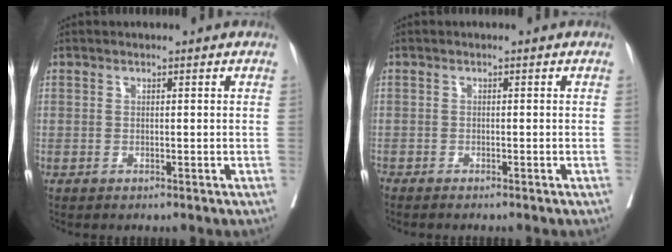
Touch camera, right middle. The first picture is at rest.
{"total": 1.4, "force": [-1.3, 0.0, 0.5], "torque": [-0.006, 0.000, -0.021]}